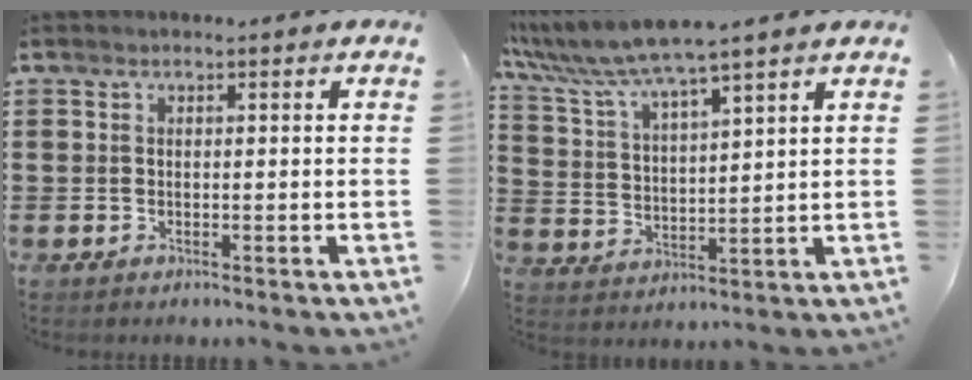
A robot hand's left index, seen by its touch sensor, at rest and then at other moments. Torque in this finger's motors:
{"motor_torque": [1.05, -1.09, 0.60, 0.21]}